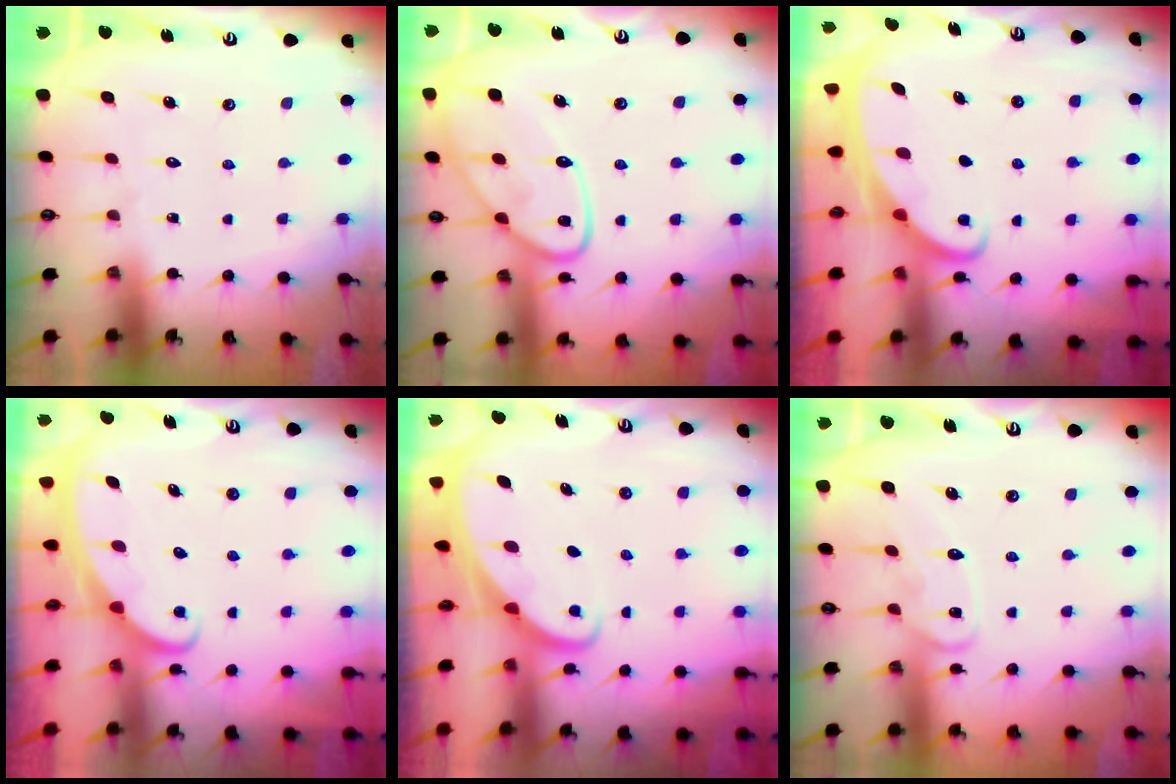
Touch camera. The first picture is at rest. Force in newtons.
{"total": 14.9, "press": 14.9, "slide": 1.3}
{"total": 2.2, "press": 2.2, "slide": 0.3}
{"total": 2.4, "press": 2.4, "slide": 0.3}
{"total": 2.7, "press": 2.7, "slide": 0.4}
{"total": 11.4, "press": 11.3, "slide": 0.9}